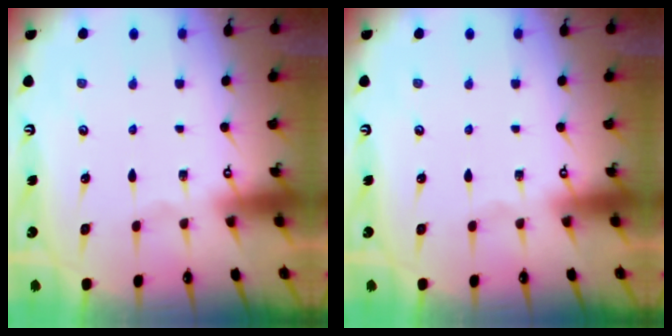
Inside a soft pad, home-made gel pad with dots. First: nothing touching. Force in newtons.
{"total": 0.0}